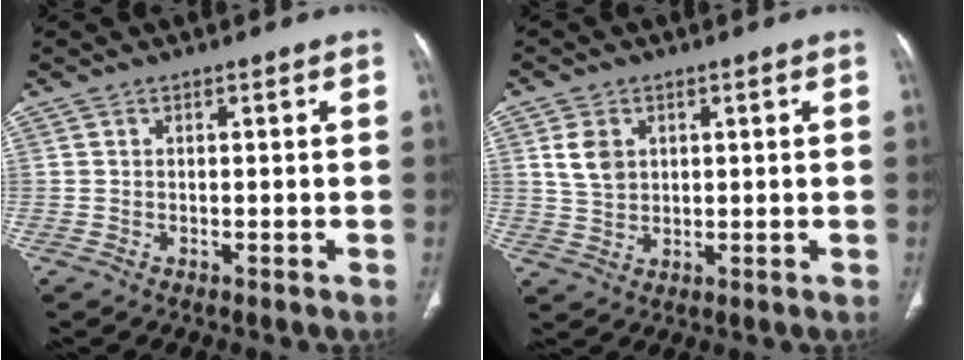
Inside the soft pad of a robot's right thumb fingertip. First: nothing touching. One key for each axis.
{"total": 5.1, "fx": 1.6, "fy": 3.9, "fz": 2.9, "tx": -0.042, "ty": -0.006, "tz": 0.036}